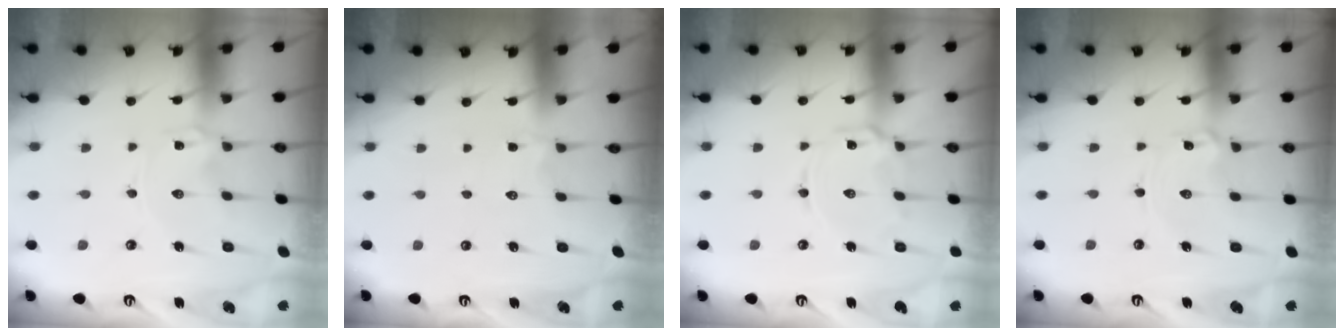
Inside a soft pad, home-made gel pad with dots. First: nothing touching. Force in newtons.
{"total": 2.0, "press": 1.7, "slide": 1.0}
{"total": 5.8, "press": 5.8, "slide": 0.5}
{"total": 1.8, "press": 1.8, "slide": 0.3}